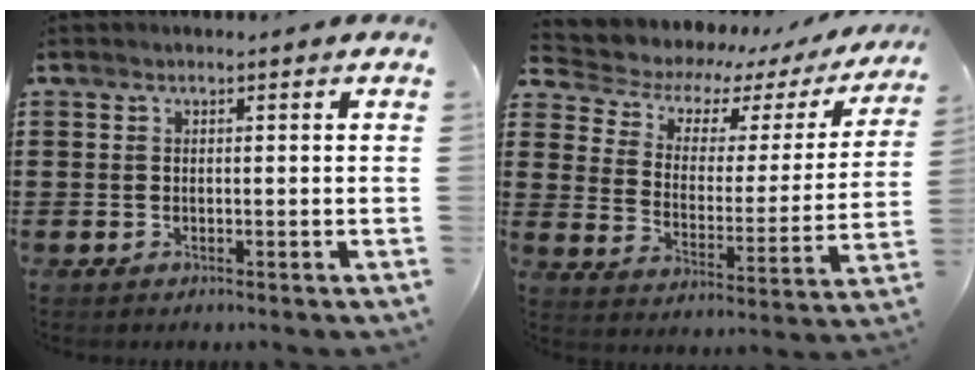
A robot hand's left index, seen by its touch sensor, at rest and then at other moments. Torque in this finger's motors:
{"motor_torque": [2.14, 0.00, 0.04, -0.12]}